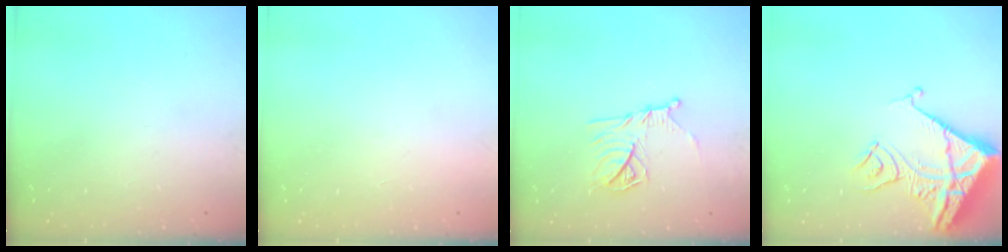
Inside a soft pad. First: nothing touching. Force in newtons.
{"total": 1.6, "press": 1.6, "slide": 0.1}
{"total": 11.7, "press": 11.7, "slide": 0.4}
{"total": 13.5, "press": 13.5, "slide": 1.4}